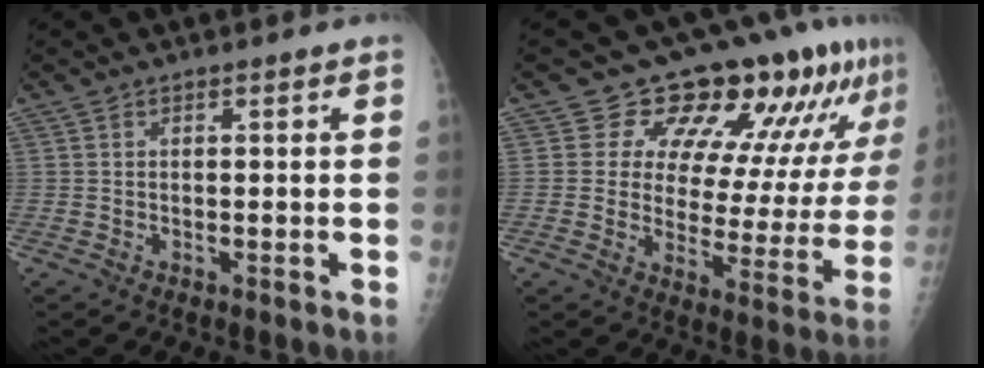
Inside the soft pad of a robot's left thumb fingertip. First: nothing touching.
{"total": 17.2, "force": [11.6, 8.4, 9.4], "torque": [-0.063, -0.059, 0.138]}